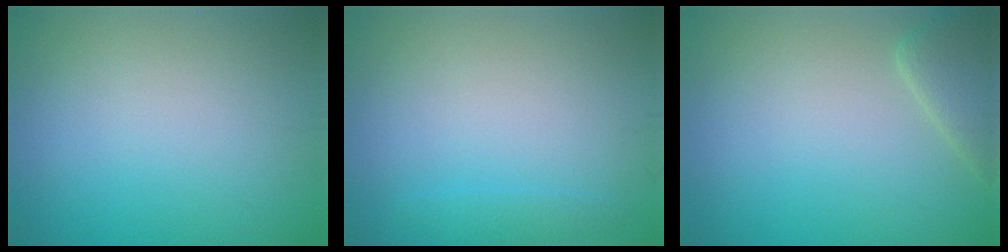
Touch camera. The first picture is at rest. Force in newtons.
{"total": 1.0, "press": 1.0, "slide": 0.1}
{"total": 2.6, "press": 2.5, "slide": 0.3}